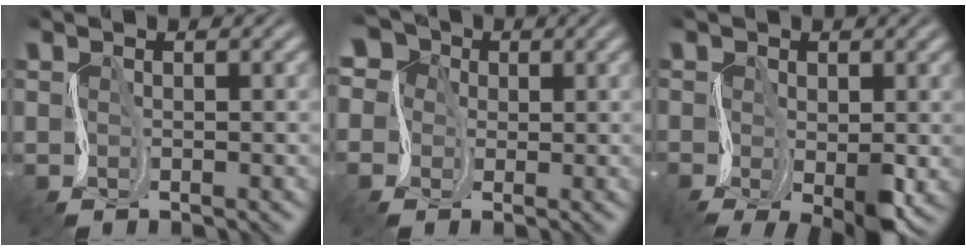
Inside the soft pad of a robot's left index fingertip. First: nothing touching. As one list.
[{"total": 6.2, "force": [1.3, 5.4, 2.8], "torque": [-0.054, 0.030, -0.029]}, {"total": 5.5, "force": [-2.0, 2.3, 4.6], "torque": [-0.081, -0.012, -0.031]}]